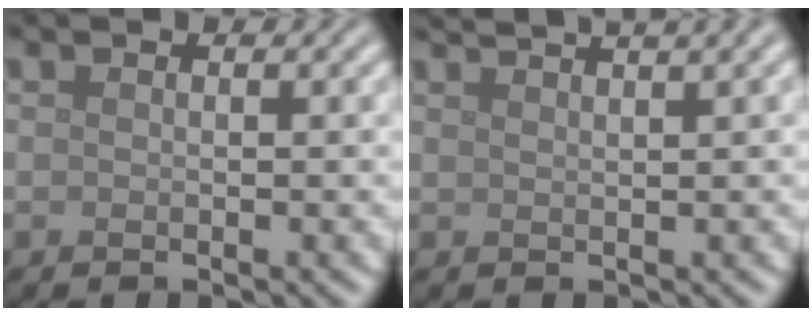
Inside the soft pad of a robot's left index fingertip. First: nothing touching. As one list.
[{"total": 4.1, "force": [3.1, 0.9, 2.6], "torque": [-0.012, 0.022, 0.019]}]